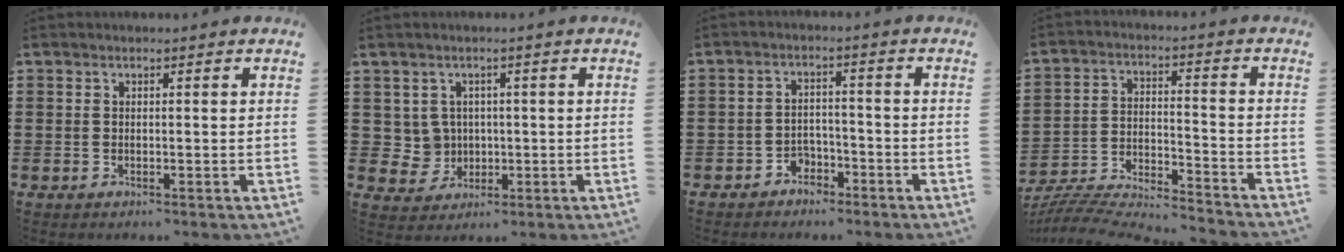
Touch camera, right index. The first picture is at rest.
{"total": 3.5, "force": [0.7, 3.4, 0.6], "torque": [-0.031, 0.009, 0.013]}
{"total": 2.9, "force": [-2.4, 1.5, 0.4], "torque": [-0.017, 0.001, -0.051]}
{"total": 6.0, "force": [-6.0, 0.1, 1.0], "torque": [-0.026, -0.010, -0.123]}